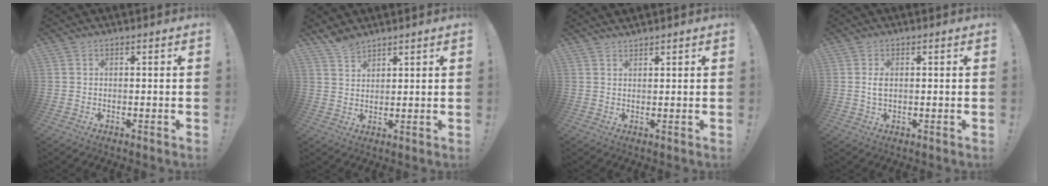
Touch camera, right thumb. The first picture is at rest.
{"total": 4.4, "force": [3.9, 1.6, 1.2], "torque": [-0.020, -0.024, 0.074]}
{"total": 1.4, "force": [1.4, 0.1, -0.1], "torque": [0.004, -0.006, 0.027]}
{"total": 2.3, "force": [0.2, 1.3, 1.9], "torque": [-0.029, 0.001, 0.000]}